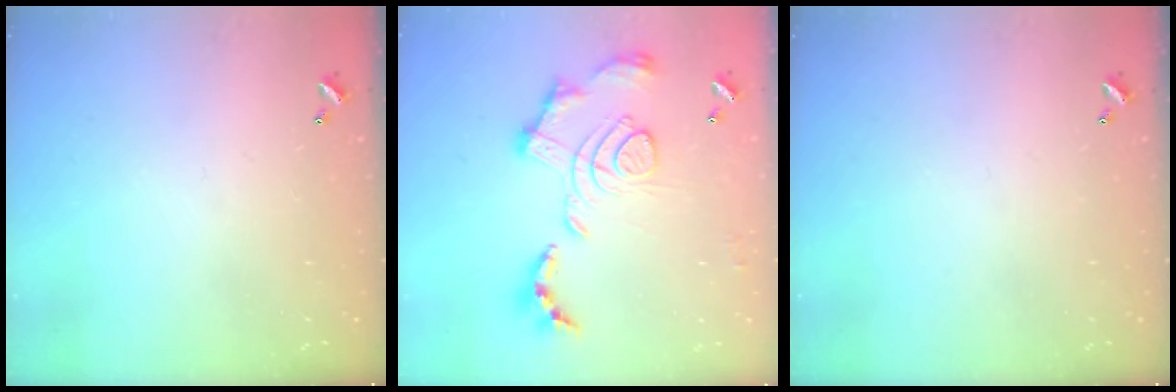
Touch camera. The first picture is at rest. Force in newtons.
{"total": 2.1, "press": 1.4, "slide": 1.5}
{"total": 0.0}